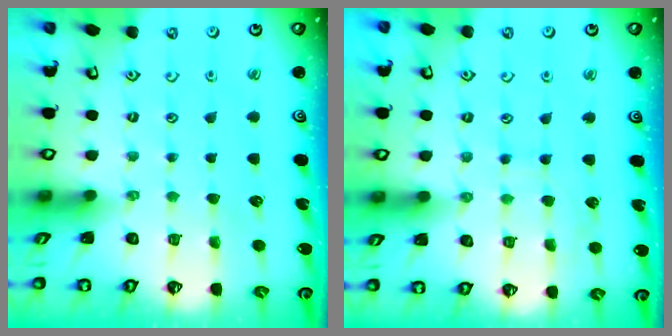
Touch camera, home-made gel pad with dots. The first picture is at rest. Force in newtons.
{"total": 6.9, "press": 6.8, "slide": 0.5}